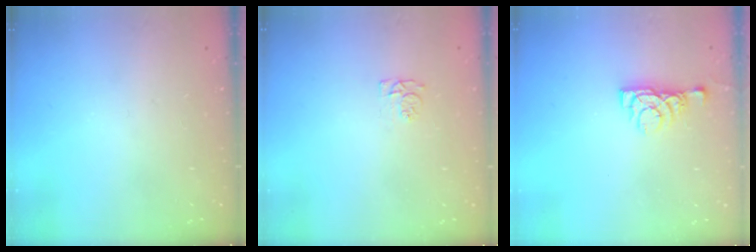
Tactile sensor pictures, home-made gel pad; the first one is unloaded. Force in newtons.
{"total": 4.9, "press": 4.9, "slide": 0.6}
{"total": 5.6, "press": 5.5, "slide": 0.8}